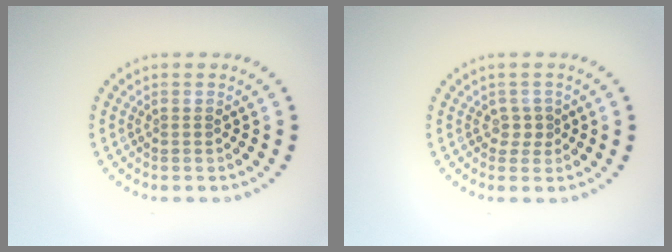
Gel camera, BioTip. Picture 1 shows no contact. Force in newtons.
{"total": 1.2, "press": 0.9, "slide": 0.7}